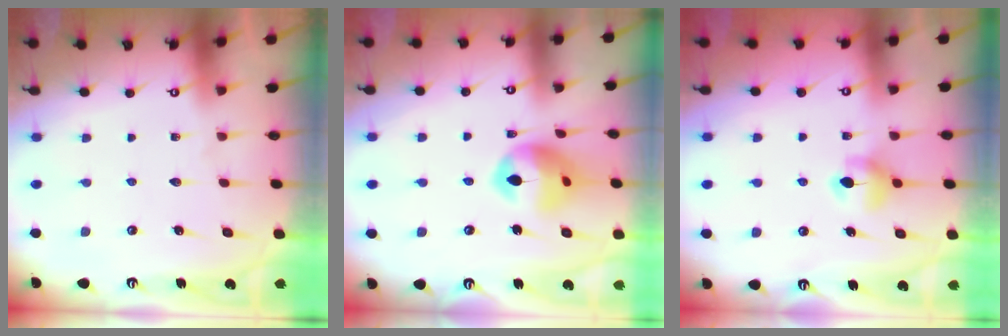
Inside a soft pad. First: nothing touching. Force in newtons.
{"total": 12.4, "press": 12.4, "slide": 1.2}
{"total": 5.9, "press": 5.9, "slide": 0.6}